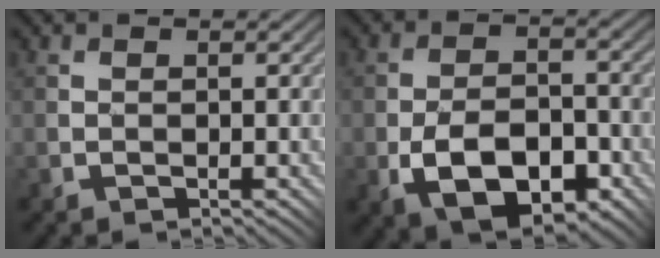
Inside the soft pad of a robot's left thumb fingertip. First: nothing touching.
{"total": 9.3, "force": [-3.8, 5.2, 6.8], "torque": [-0.135, -0.009, -0.062]}